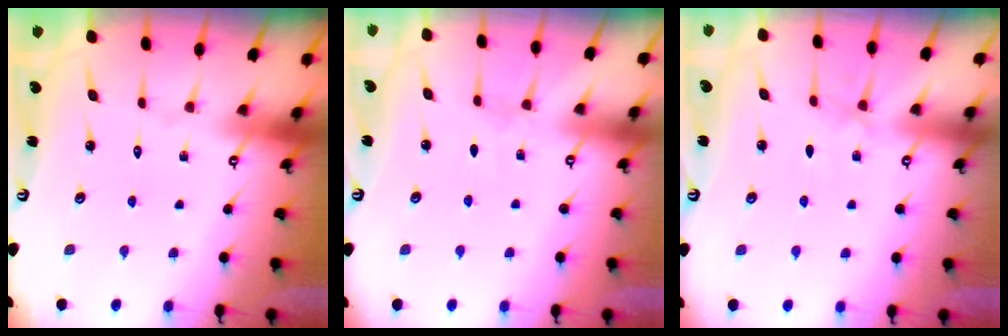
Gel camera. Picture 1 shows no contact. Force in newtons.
{"total": 2.1, "press": 2.1, "slide": 0.3}
{"total": 5.2, "press": 5.2, "slide": 0.6}